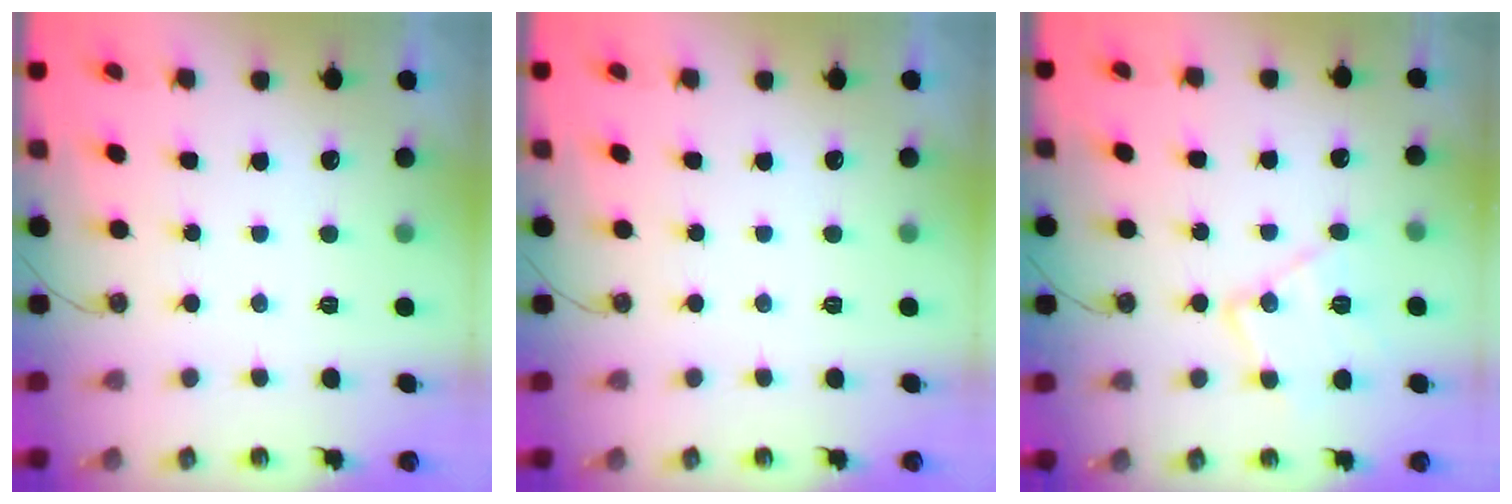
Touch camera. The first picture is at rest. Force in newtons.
{"total": 0.0}
{"total": 12.7, "press": 12.7, "slide": 0.5}